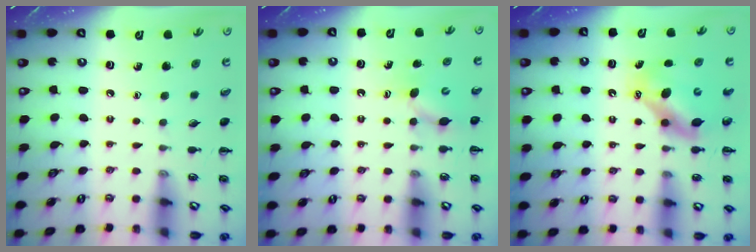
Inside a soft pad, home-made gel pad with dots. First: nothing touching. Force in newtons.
{"total": 4.6, "press": 4.6, "slide": 0.4}
{"total": 7.4, "press": 7.2, "slide": 1.5}